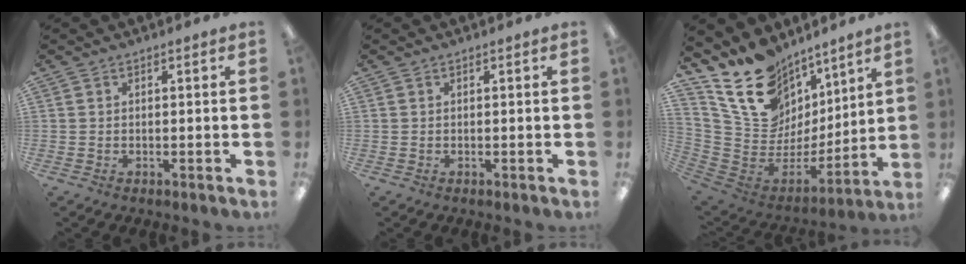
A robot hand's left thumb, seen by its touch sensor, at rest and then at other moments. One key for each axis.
{"total": 0.0}
{"total": 19.6, "fx": 12.4, "fy": 13.4, "fz": 7.0, "tx": -0.131, "ty": -0.091, "tz": 0.247}